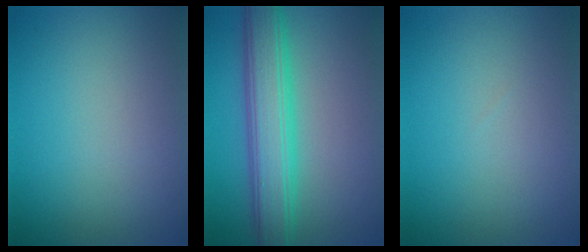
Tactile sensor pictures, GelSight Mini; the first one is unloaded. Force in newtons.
{"total": 6.5, "press": 6.5, "slide": 0.1}
{"total": 0.0}